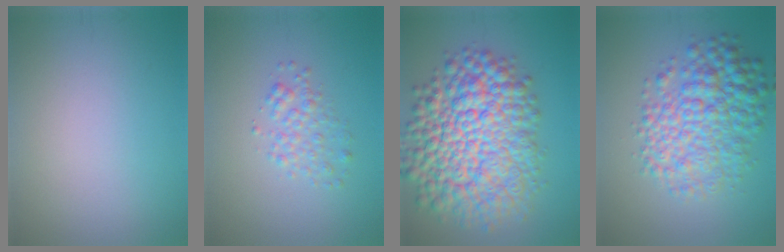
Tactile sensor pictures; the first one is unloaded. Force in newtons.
{"total": 2.0, "press": 2.0, "slide": 0.1}
{"total": 12.8, "press": 12.8, "slide": 0.4}
{"total": 7.0, "press": 7.0, "slide": 0.1}